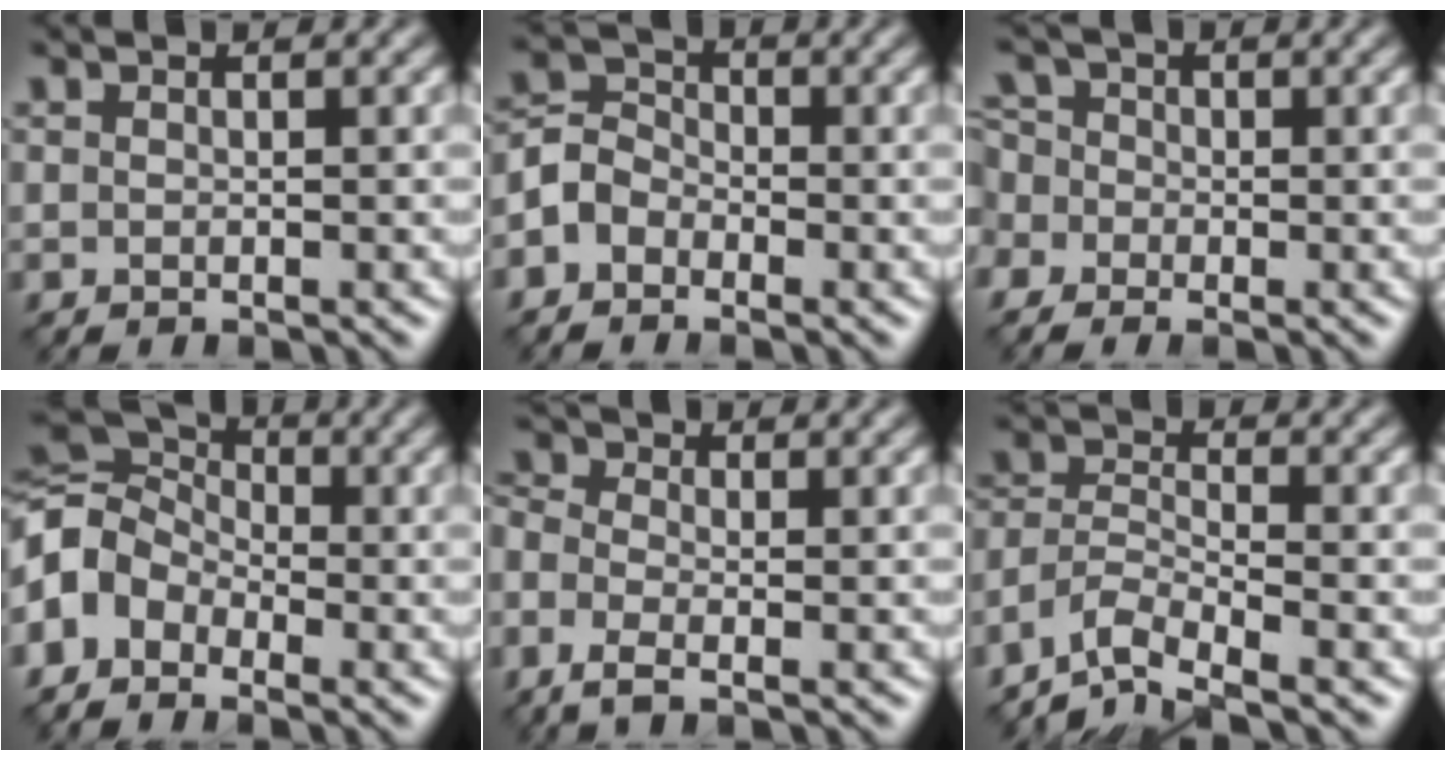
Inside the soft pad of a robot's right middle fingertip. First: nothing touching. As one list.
[{"total": 2.9, "force": [-1.8, 2.2, 0.8], "torque": [-0.008, 0.005, -0.043]}, {"total": 5.4, "force": [-0.9, 4.4, 3.0], "torque": [-0.060, 0.019, -0.041]}, {"total": 7.5, "force": [-2.2, 5.8, 4.2], "torque": [-0.087, 0.010, -0.054]}, {"total": 3.4, "force": [-1.5, 1.8, 2.5], "torque": [-0.073, -0.004, -0.036]}, {"total": 3.7, "force": [-3.5, 0.8, 1.1], "torque": [-0.020, 0.000, -0.078]}]